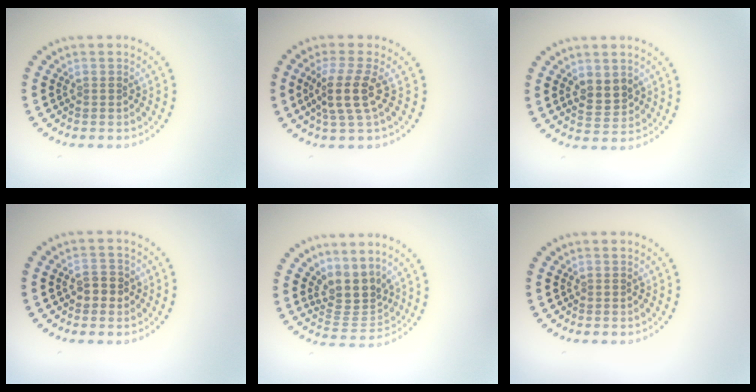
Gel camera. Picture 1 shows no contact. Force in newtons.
{"total": 3.5, "press": 2.7, "slide": 2.2}
{"total": 2.6, "press": 2.5, "slide": 0.7}
{"total": 1.9, "press": 1.8, "slide": 0.4}
{"total": 3.4, "press": 2.5, "slide": 2.2}
{"total": 0.0}